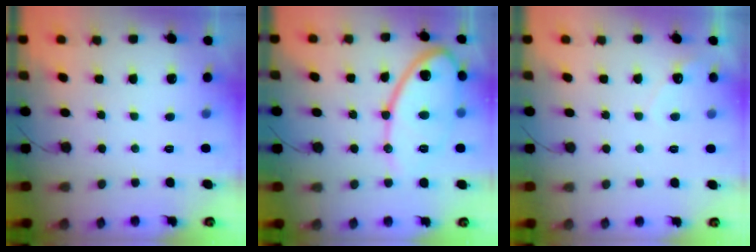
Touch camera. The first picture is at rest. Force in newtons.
{"total": 14.1, "press": 14.1, "slide": 0.9}
{"total": 2.8, "press": 2.8, "slide": 0.1}